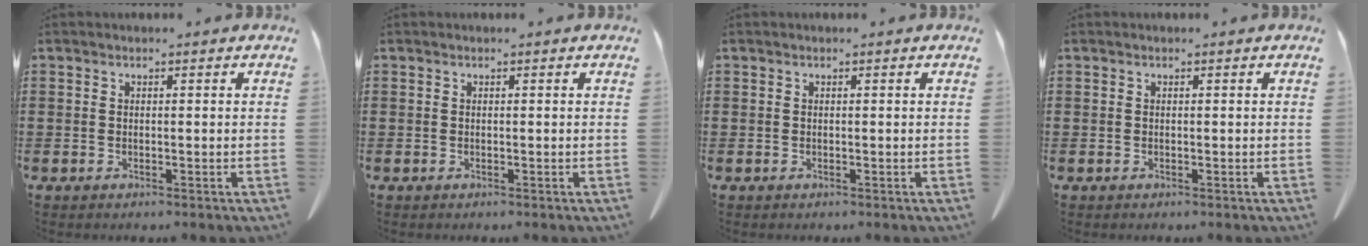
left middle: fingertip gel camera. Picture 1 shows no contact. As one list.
[{"total": 0.0}, {"total": 0.0}, {"total": 0.0}]